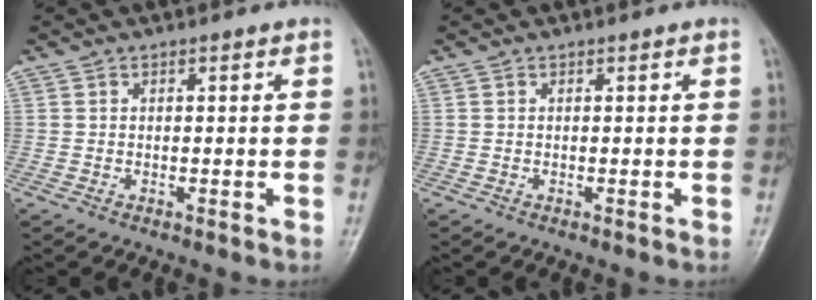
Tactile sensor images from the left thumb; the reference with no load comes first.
{"total": 0.0}